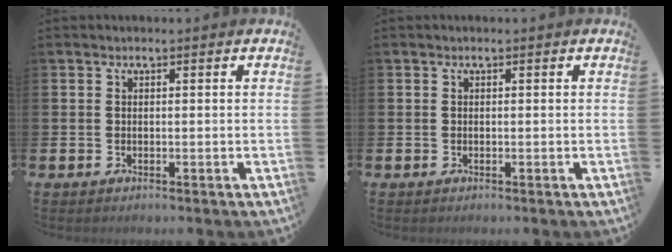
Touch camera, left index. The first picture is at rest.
{"total": 0.0}